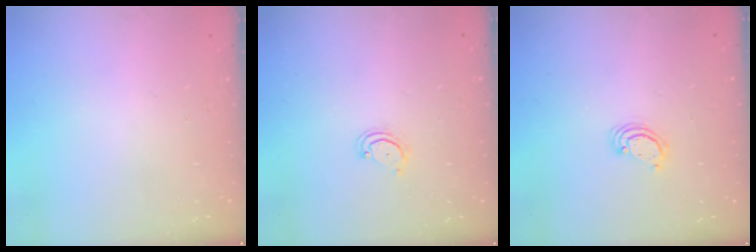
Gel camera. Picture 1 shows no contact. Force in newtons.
{"total": 3.3, "press": 3.3, "slide": 0.2}
{"total": 2.3, "press": 2.3, "slide": 0.3}